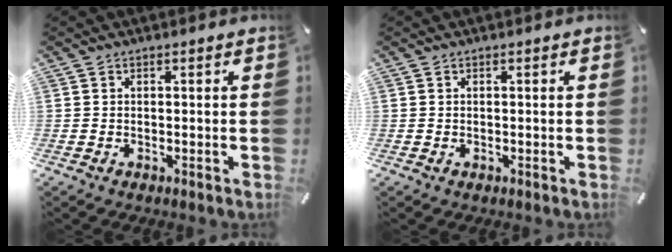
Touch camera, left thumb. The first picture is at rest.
{"total": 0.0}